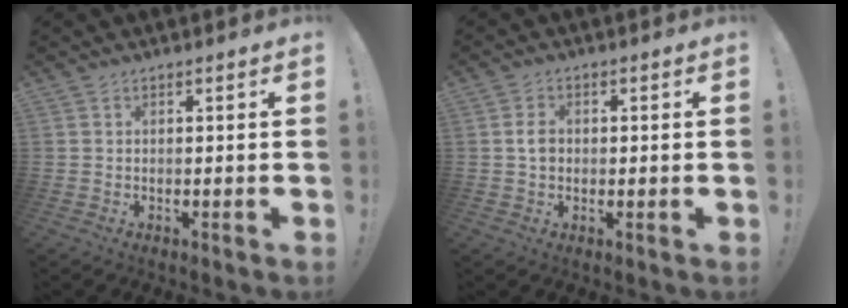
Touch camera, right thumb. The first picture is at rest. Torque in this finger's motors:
{"motor_torque": [0.02, -0.02, -0.26, 0.23, -0.04]}